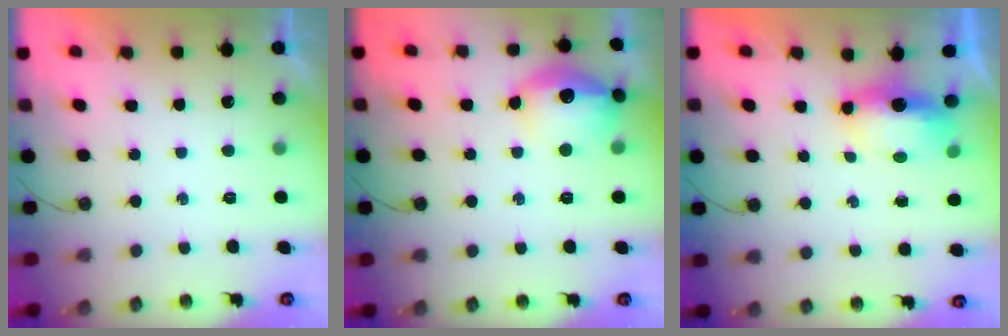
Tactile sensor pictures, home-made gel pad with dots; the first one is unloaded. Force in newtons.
{"total": 14.9, "press": 14.8, "slide": 1.1}
{"total": 9.3, "press": 6.8, "slide": 6.3}